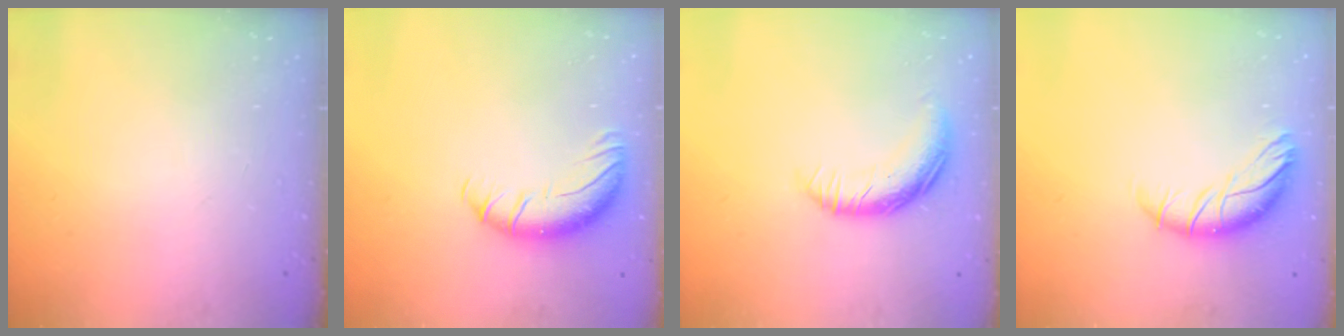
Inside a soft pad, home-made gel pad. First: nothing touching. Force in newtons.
{"total": 10.1, "press": 9.9, "slide": 1.9}
{"total": 11.7, "press": 11.7, "slide": 0.5}
{"total": 9.5, "press": 9.4, "slide": 0.8}